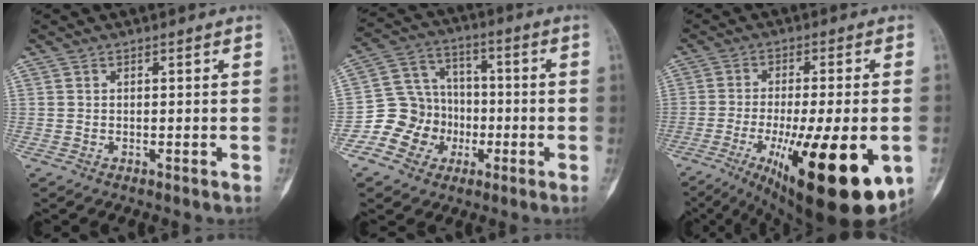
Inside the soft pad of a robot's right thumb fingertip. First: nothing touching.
{"total": 11.4, "force": [-3.7, 10.4, 3.0], "torque": [-0.004, 0.055, -0.067]}
{"total": 23.9, "force": [-8.1, 6.6, 21.5], "torque": [-0.284, -0.022, -0.103]}